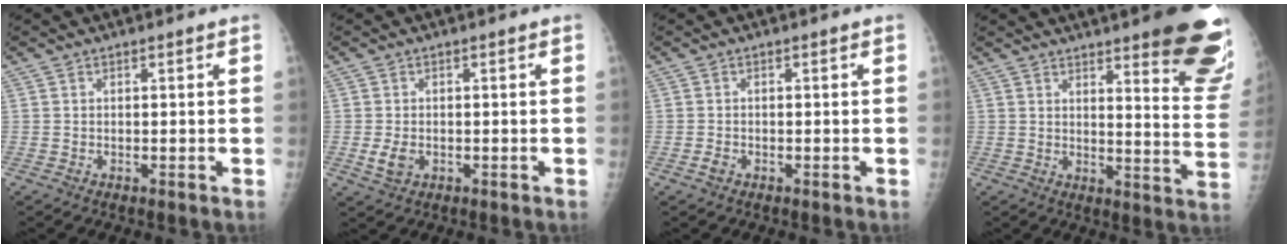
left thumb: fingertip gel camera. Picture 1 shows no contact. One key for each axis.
{"total": 2.9, "fx": -0.6, "fy": 2.0, "fz": 2.0, "tx": -0.041, "ty": -0.003, "tz": -0.009}
{"total": 1.0, "fx": -0.5, "fy": 0.7, "fz": 0.5, "tx": -0.012, "ty": 0.000, "tz": -0.011}
{"total": 20.1, "fx": 13.2, "fy": 3.9, "fz": 14.6, "tx": -0.155, "ty": -0.077, "tz": 0.155}